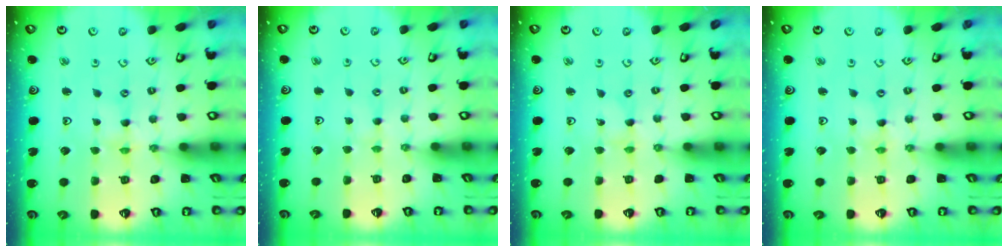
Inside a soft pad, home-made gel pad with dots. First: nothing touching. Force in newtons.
{"total": 1.9, "press": 1.9, "slide": 0.4}
{"total": 0.0}
{"total": 0.0}